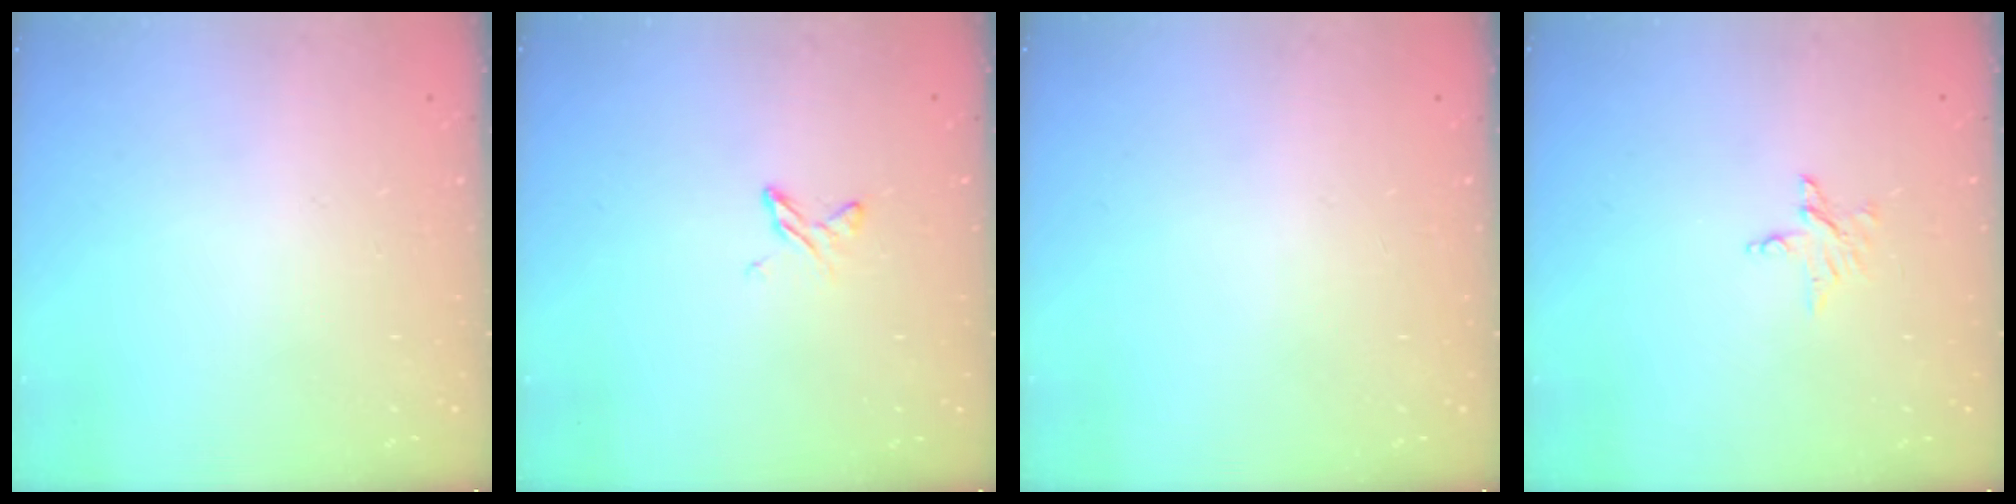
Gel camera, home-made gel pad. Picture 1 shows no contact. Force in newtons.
{"total": 4.5, "press": 4.5, "slide": 0.5}
{"total": 0.0}
{"total": 4.0, "press": 4.0, "slide": 0.3}